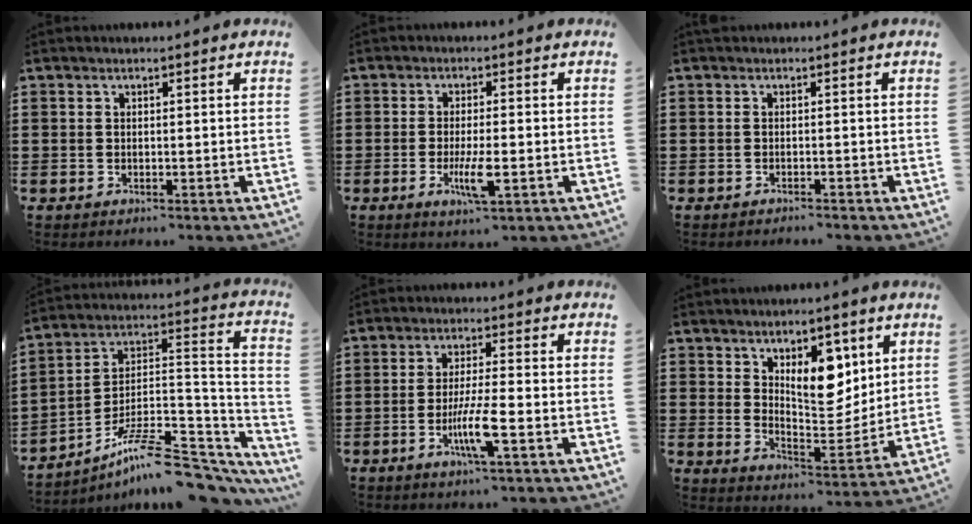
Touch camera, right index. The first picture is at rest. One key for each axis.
{"total": 5.5, "fx": -1.7, "fy": 1.1, "fz": 5.1, "tx": -0.105, "ty": -0.012, "tz": -0.033}
{"total": 0.6, "fx": -0.6, "fy": 0.2, "fz": 0.0, "tx": -0.001, "ty": 0.002, "tz": -0.014}
{"total": 11.3, "fx": -8.5, "fy": 2.2, "fz": 7.1, "tx": -0.119, "ty": 0.016, "tz": -0.163}
{"total": 6.6, "fx": -2.5, "fy": 0.4, "fz": 6.1, "tx": -0.120, "ty": -0.017, "tz": -0.047}
{"total": 9.2, "fx": 4.8, "fy": 5.1, "fz": 6.0, "tx": -0.086, "ty": -0.022, "tz": 0.081}